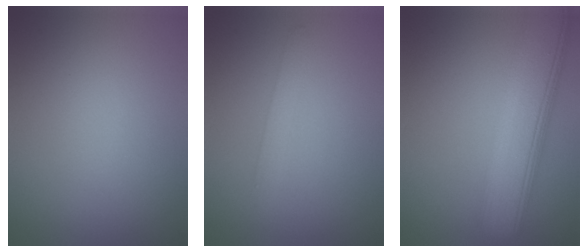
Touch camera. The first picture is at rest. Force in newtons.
{"total": 1.3, "press": 1.3, "slide": 0.1}
{"total": 8.8, "press": 8.7, "slide": 0.9}